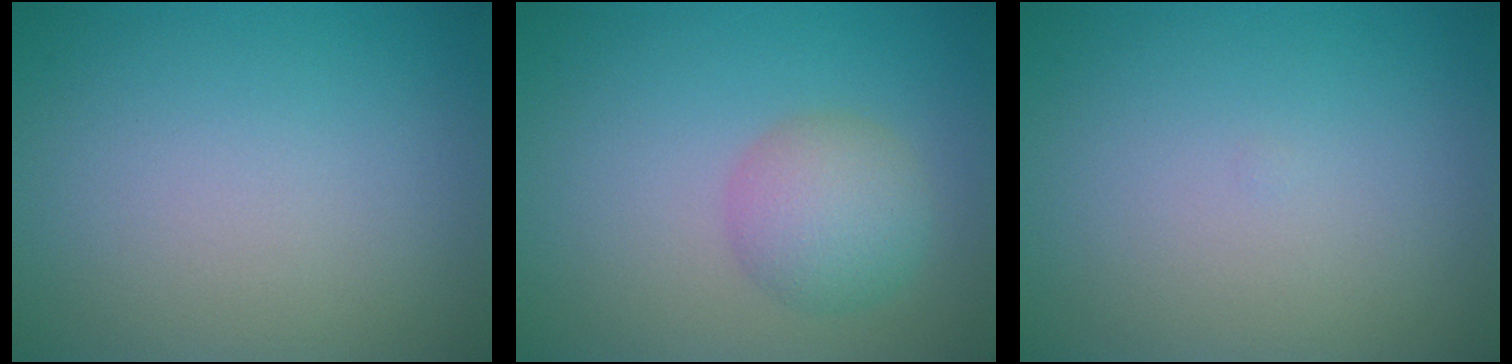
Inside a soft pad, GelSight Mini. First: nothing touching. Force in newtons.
{"total": 3.5, "press": 3.5, "slide": 0.1}
{"total": 0.0}